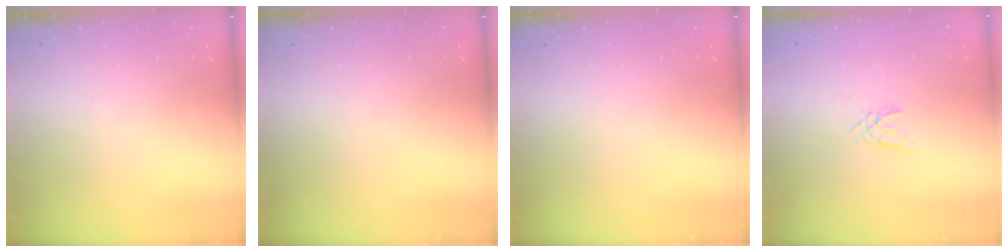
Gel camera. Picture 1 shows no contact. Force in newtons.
{"total": 0.0}
{"total": 0.0}
{"total": 2.1, "press": 2.1, "slide": 0.3}